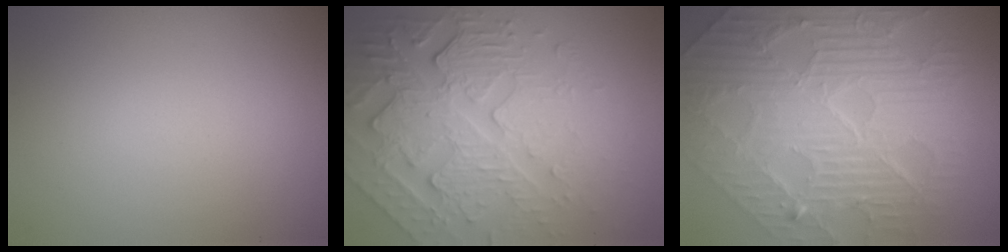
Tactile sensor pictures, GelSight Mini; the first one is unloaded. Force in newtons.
{"total": 7.4, "press": 5.4, "slide": 5.1}
{"total": 11.4, "press": 7.5, "slide": 8.5}